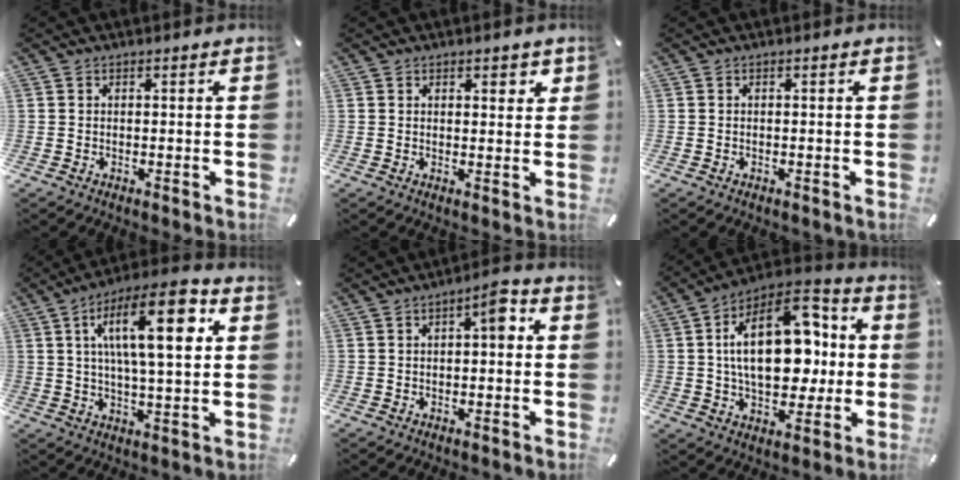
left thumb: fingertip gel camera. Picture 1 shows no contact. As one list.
[{"total": 2.2, "force": [1.3, 1.3, 1.2], "torque": [-0.009, -0.003, 0.019]}, {"total": 0.0}, {"total": 18.2, "force": [5.4, 5.9, 16.3], "torque": [-0.266, -0.001, 0.076]}, {"total": 5.2, "force": [0.3, 2.0, 4.8], "torque": [-0.070, 0.008, -0.003]}, {"total": 22.6, "force": [2.7, 13.6, 17.8], "torque": [-0.295, -0.003, 0.044]}]